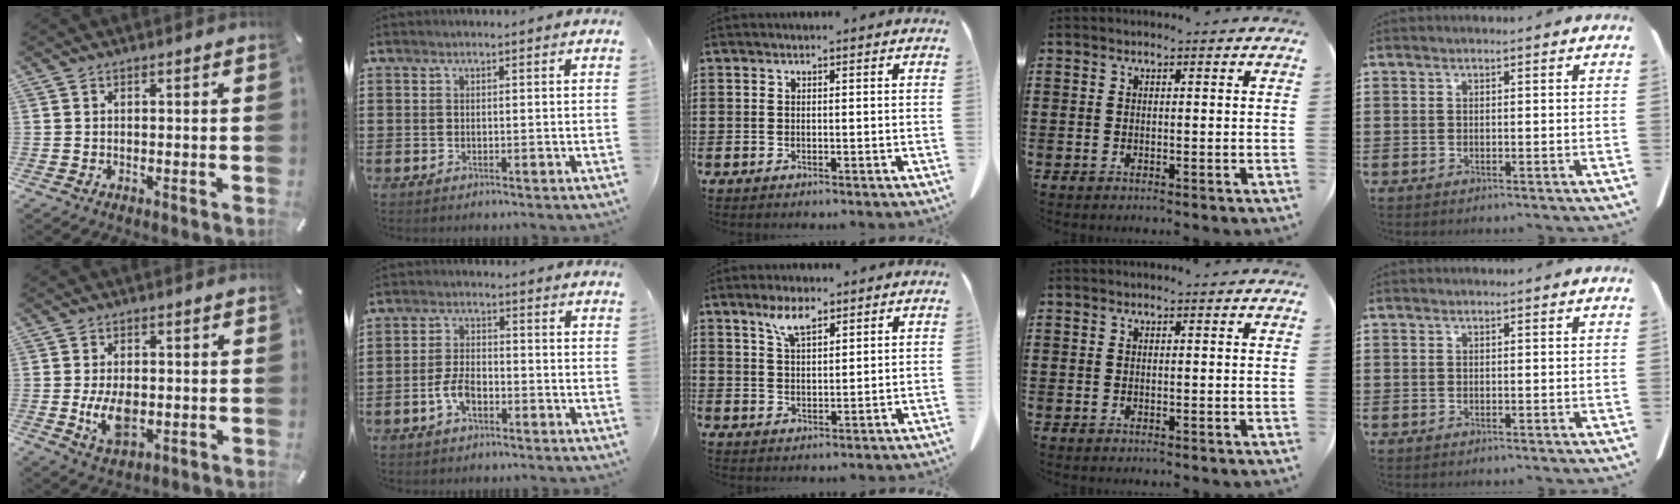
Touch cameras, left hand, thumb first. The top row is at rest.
{"thumb": {"total": 7.7, "force": [-0.9, 4.6, 6.1], "torque": [-0.136, -0.009, -0.019]}, "index": {"total": 4.5, "force": [-2.0, 2.2, 3.3], "torque": [-0.086, -0.003, -0.044]}, "middle": {"total": 5.2, "force": [3.5, 1.7, 3.5], "torque": [-0.077, 0.005, 0.063]}}